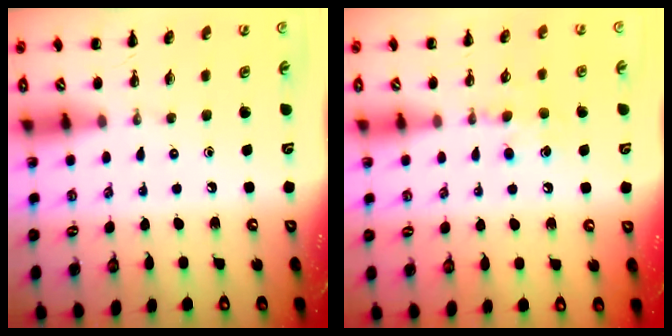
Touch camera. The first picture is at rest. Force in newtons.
{"total": 9.1, "press": 8.9, "slide": 2.0}